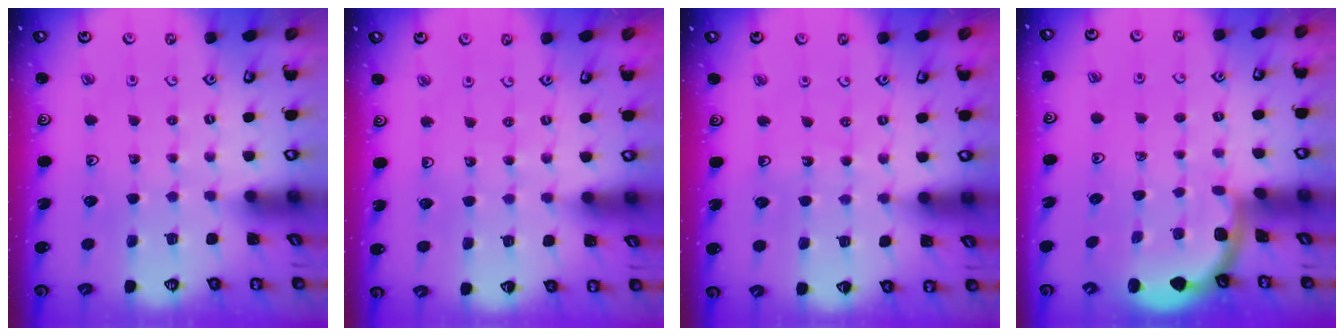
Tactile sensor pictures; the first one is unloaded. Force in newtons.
{"total": 2.7, "press": 2.7, "slide": 0.3}
{"total": 5.4, "press": 5.1, "slide": 1.7}
{"total": 1.8, "press": 1.8, "slide": 0.2}